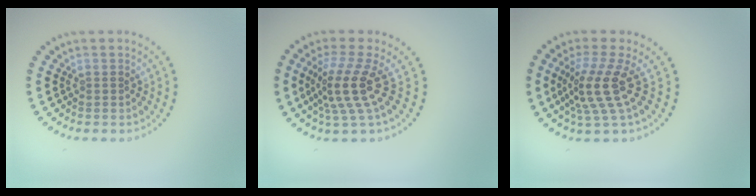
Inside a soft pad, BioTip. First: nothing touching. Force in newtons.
{"total": 4.2, "press": 3.0, "slide": 3.0}
{"total": 4.2, "press": 3.1, "slide": 2.9}